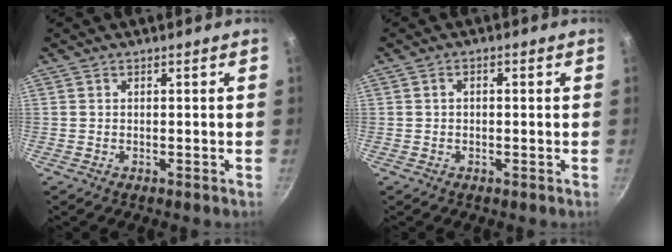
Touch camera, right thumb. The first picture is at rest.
{"total": 1.5, "force": [0.1, 0.9, 1.1], "torque": [-0.022, 0.009, 0.000]}